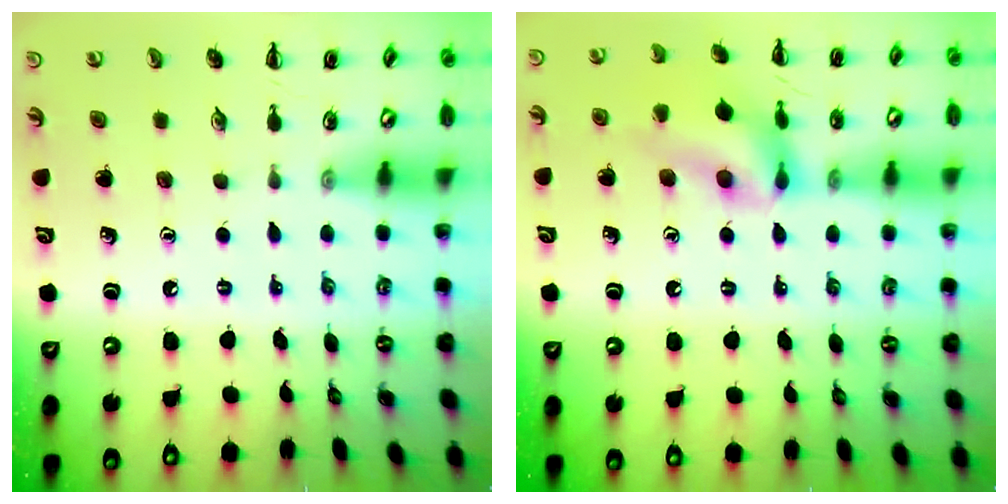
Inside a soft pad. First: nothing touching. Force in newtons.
{"total": 13.5, "press": 13.5, "slide": 1.1}